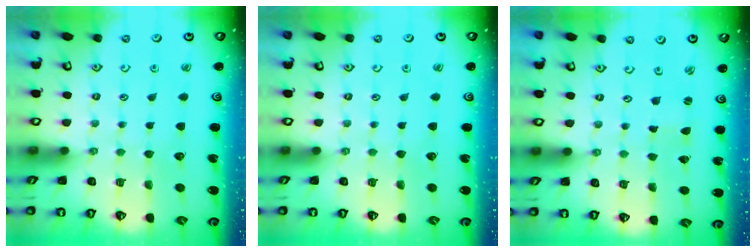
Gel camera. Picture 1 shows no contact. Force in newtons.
{"total": 0.0}
{"total": 0.0}